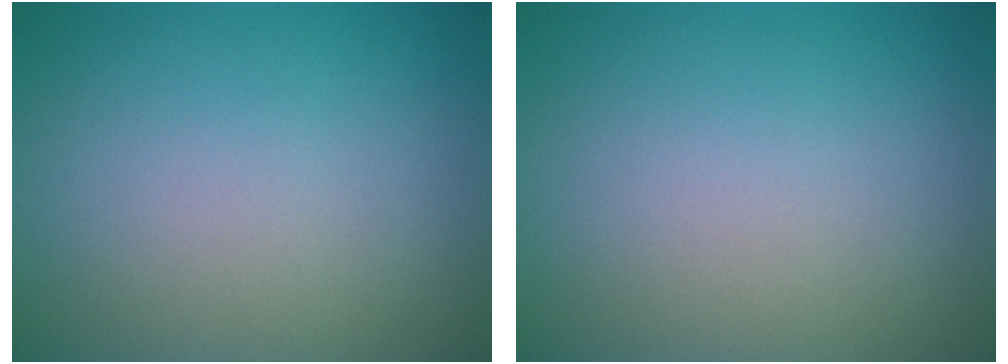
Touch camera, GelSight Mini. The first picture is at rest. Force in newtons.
{"total": 0.0}